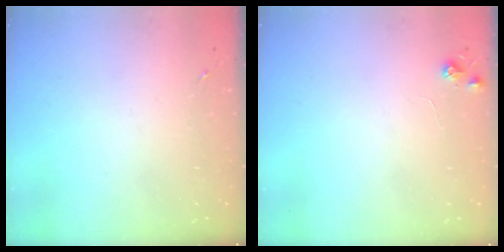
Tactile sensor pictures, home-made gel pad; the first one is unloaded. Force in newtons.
{"total": 5.3, "press": 5.2, "slide": 0.7}